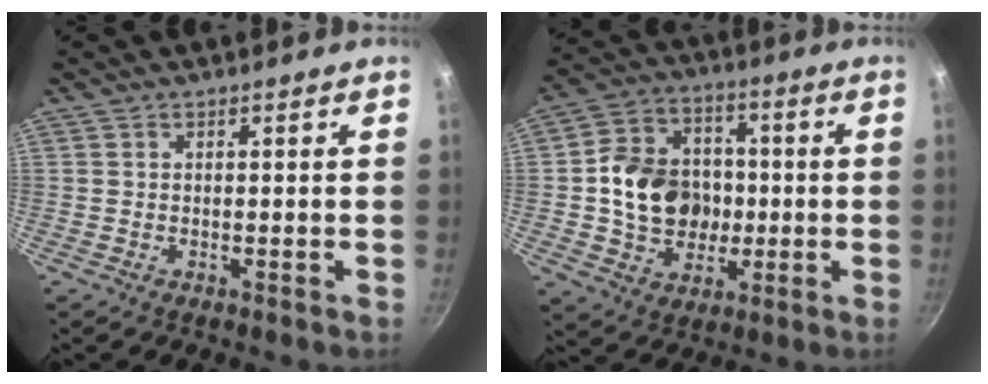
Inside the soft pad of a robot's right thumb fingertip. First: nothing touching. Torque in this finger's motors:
{"motor_torque": [-0.42, 0.88, 0.97, -0.20, 0.08]}